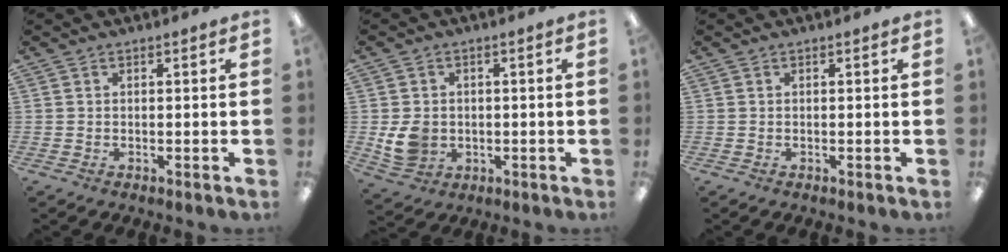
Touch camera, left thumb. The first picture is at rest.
{"total": 6.5, "force": [-0.5, 5.5, 3.3], "torque": [-0.065, 0.003, -0.007]}
{"total": 0.0}